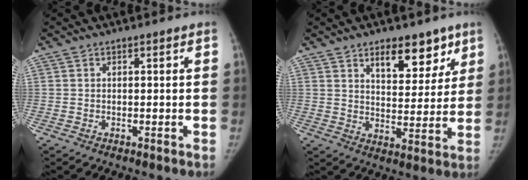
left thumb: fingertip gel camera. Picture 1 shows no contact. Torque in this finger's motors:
{"motor_torque": [0.01, 0.10, 0.78, -0.65, 0.04]}